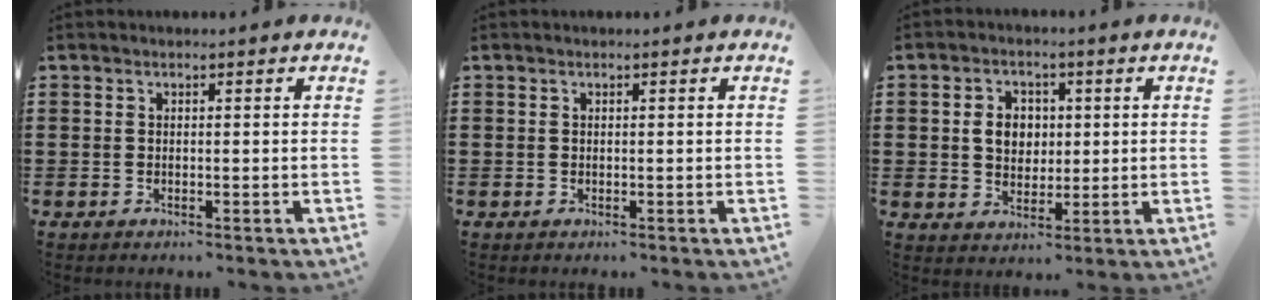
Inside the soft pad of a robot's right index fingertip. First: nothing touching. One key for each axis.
{"total": 0.0}
{"total": 4.9, "fx": 0.6, "fy": 3.9, "fz": 2.9, "tx": -0.062, "ty": 0.012, "tz": 0.004}